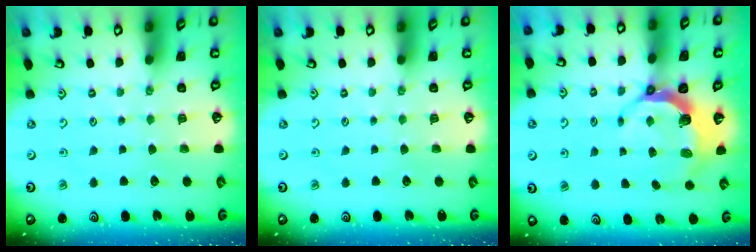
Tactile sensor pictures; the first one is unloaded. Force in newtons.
{"total": 0.0}
{"total": 6.6, "press": 5.1, "slide": 4.2}